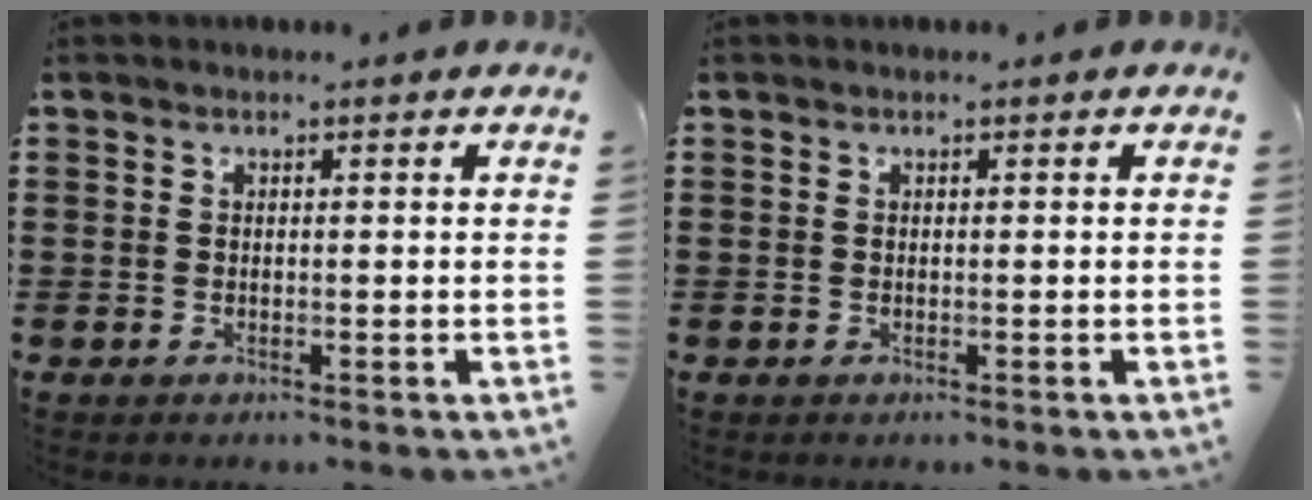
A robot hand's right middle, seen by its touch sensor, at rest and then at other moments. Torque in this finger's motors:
{"motor_torque": [0.12, -0.01, 0.03, 0.01]}